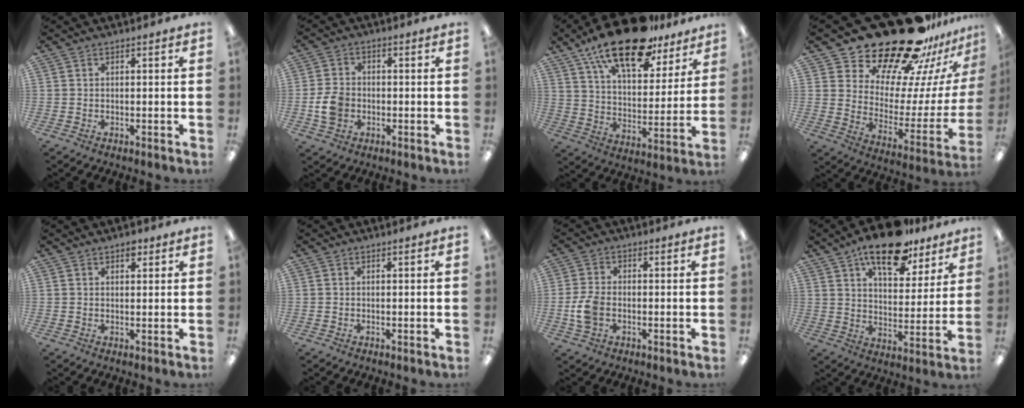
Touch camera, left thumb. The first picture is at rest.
{"total": 6.5, "force": [-1.2, 5.1, 3.8], "torque": [-0.069, 0.009, -0.022]}
{"total": 20.9, "force": [14.7, 8.3, 12.3], "torque": [-0.208, -0.077, 0.254]}
{"total": 26.9, "force": [22.6, 9.9, 10.8], "torque": [-0.161, -0.169, 0.401]}
{"total": 2.3, "force": [1.7, 1.2, 1.0], "torque": [-0.006, -0.005, 0.028]}
{"total": 0.0}
{"total": 6.8, "force": [-1.3, 4.6, 4.9], "torque": [-0.105, 0.008, -0.024]}
{"total": 16.5, "force": [11.9, 6.9, 9.1], "torque": [-0.139, -0.059, 0.202]}